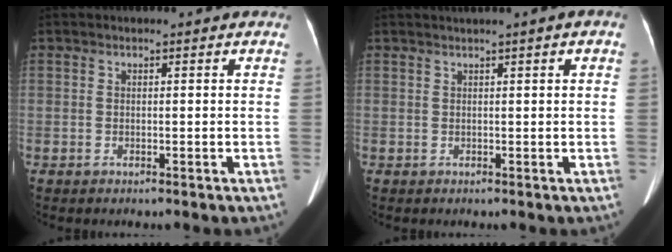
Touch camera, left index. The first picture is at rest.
{"total": 1.7, "force": [0.9, 0.2, 1.4], "torque": [-0.025, 0.020, 0.014]}